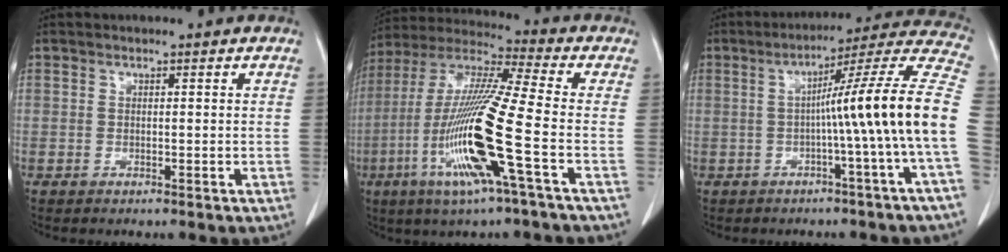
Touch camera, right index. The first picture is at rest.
{"total": 17.8, "force": [-5.6, -0.5, 16.9], "torque": [-0.350, -0.018, -0.116]}
{"total": 16.4, "force": [-1.9, -2.5, 16.0], "torque": [-0.209, 0.026, -0.038]}